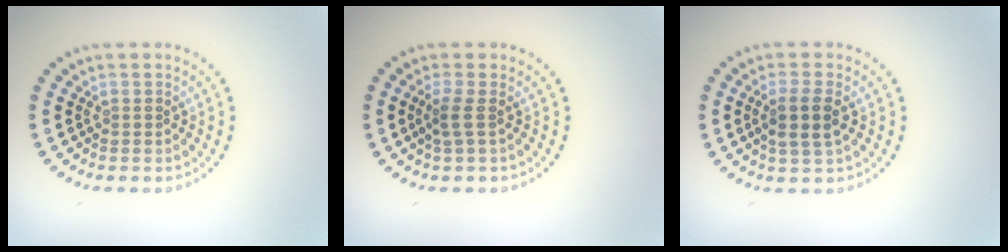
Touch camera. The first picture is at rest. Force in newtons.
{"total": 1.6, "press": 1.1, "slide": 1.2}
{"total": 2.9, "press": 2.6, "slide": 1.3}